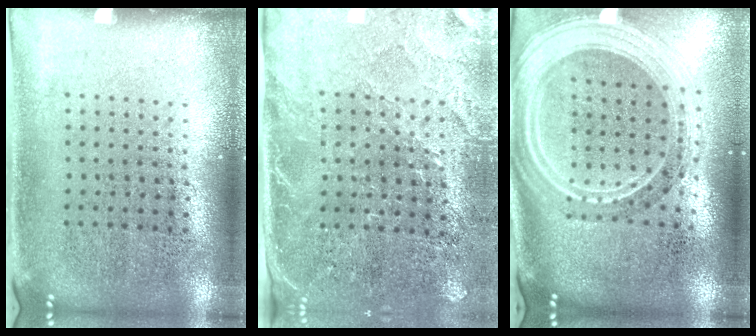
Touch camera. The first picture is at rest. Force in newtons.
{"total": 3.1, "press": 2.8, "slide": 1.4}
{"total": 2.7, "press": 2.2, "slide": 1.6}